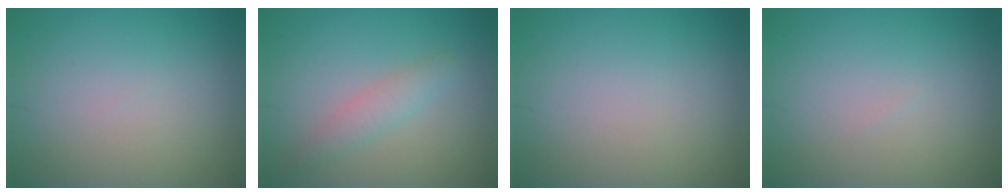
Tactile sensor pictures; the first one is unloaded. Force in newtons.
{"total": 2.0, "press": 2.0, "slide": 0.1}
{"total": 0.0}
{"total": 0.0}